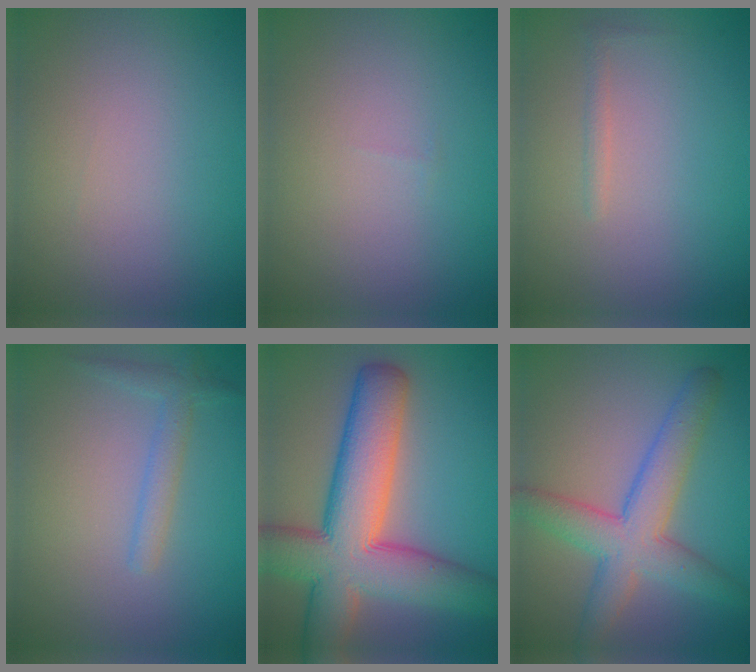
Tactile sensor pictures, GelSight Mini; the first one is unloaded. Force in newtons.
{"total": 0.0}
{"total": 0.7, "press": 0.7, "slide": 0.0}
{"total": 1.9, "press": 1.9, "slide": 0.1}
{"total": 12.1, "press": 12.1, "slide": 0.6}
{"total": 5.9, "press": 5.9, "slide": 0.0}